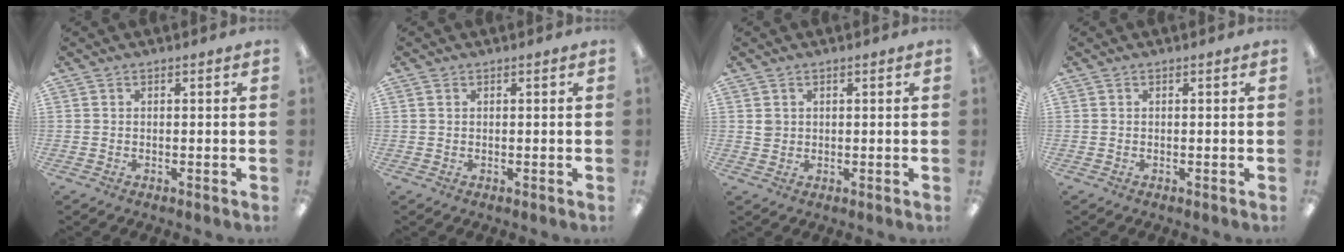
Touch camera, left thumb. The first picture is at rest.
{"total": 0.9, "force": [0.4, 0.6, 0.5], "torque": [-0.011, 0.003, 0.007]}
{"total": 2.1, "force": [0.8, 1.9, 0.4], "torque": [-0.011, 0.003, 0.015]}
{"total": 0.0}